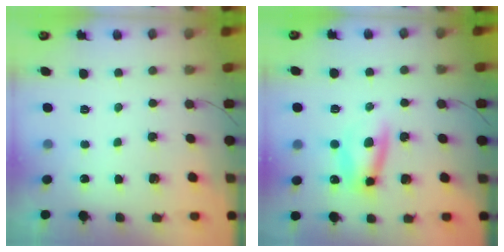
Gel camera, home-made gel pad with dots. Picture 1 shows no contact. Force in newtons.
{"total": 9.7, "press": 9.5, "slide": 1.8}